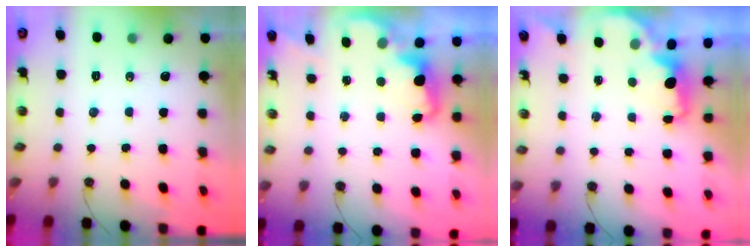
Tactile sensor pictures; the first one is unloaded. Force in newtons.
{"total": 2.3, "press": 2.2, "slide": 0.7}
{"total": 1.8, "press": 1.6, "slide": 0.7}